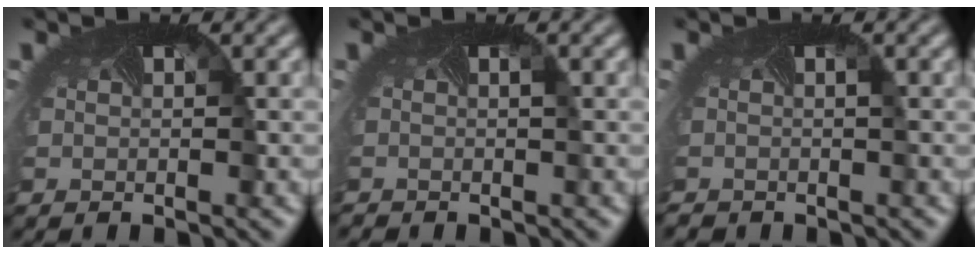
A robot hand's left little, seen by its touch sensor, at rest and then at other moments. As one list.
[{"total": 0.8, "force": [-0.7, -0.1, 0.4], "torque": [-0.005, -0.007, -0.011]}, {"total": 1.2, "force": [-1.1, 0.4, 0.5], "torque": [-0.003, -0.010, -0.017]}]